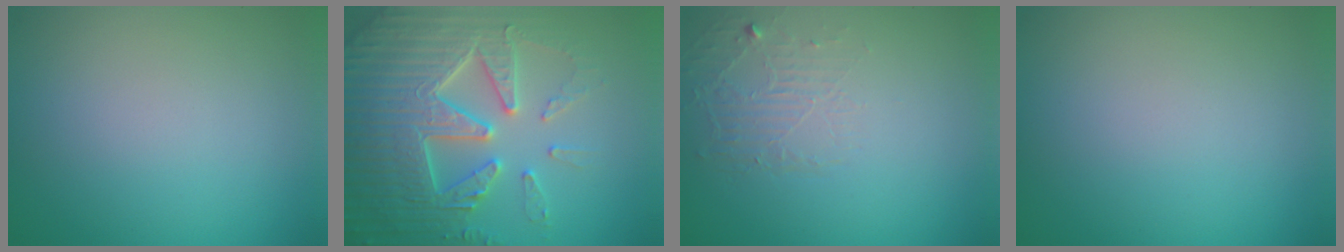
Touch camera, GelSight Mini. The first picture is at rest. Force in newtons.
{"total": 7.7, "press": 7.5, "slide": 1.6}
{"total": 1.8, "press": 0.4, "slide": 1.8}
{"total": 0.0}